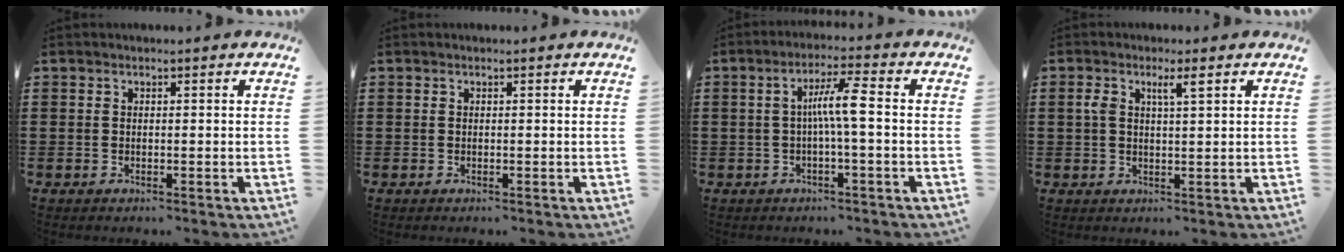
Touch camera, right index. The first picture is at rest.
{"total": 0.0}
{"total": 5.8, "force": [-0.3, 0.3, 5.7], "torque": [-0.109, 0.004, -0.013]}
{"total": 3.2, "force": [1.3, 0.8, 2.8], "torque": [-0.058, 0.006, 0.020]}